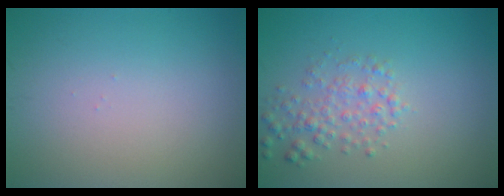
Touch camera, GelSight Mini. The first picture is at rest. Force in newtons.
{"total": 2.5, "press": 2.5, "slide": 0.1}